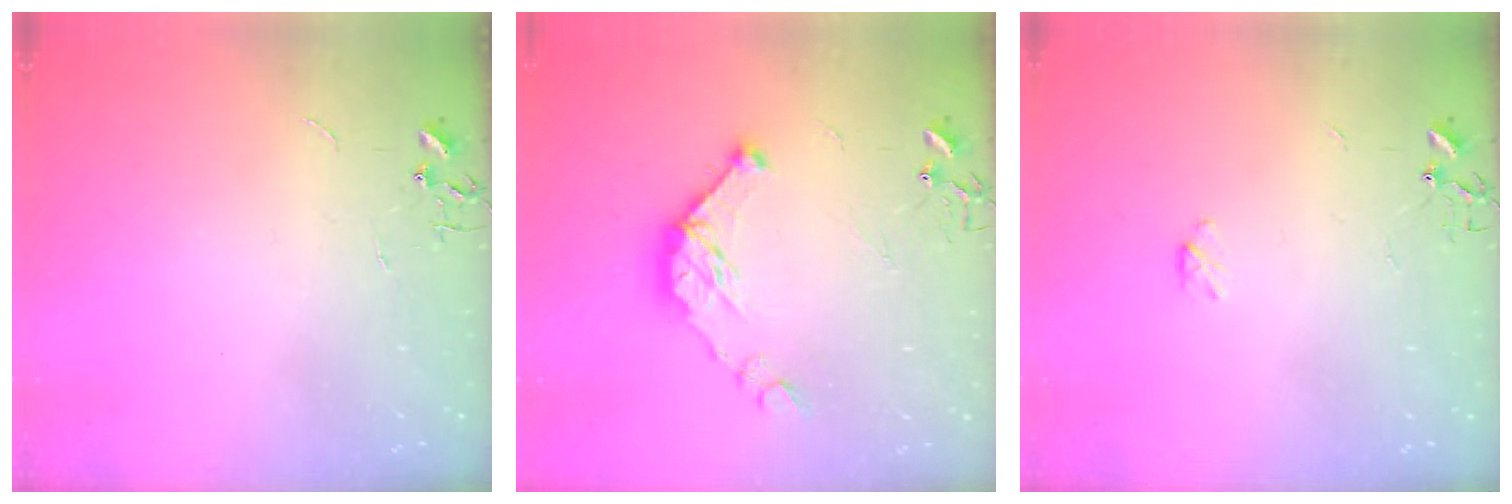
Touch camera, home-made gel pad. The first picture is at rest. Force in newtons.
{"total": 13.7, "press": 13.7, "slide": 0.7}
{"total": 2.9, "press": 2.9, "slide": 0.5}